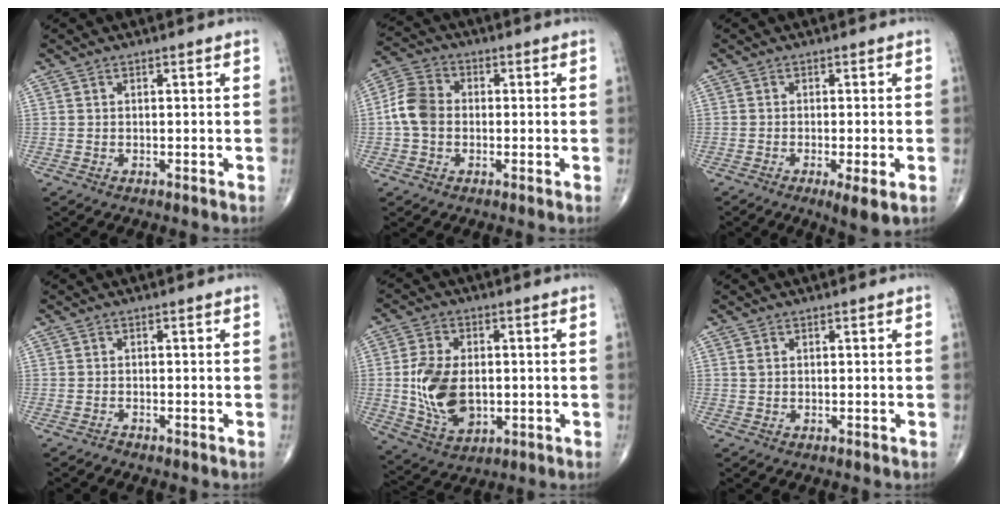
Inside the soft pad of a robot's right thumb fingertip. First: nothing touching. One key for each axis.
{"total": 7.4, "fx": -0.5, "fy": 5.7, "fz": 4.6, "tx": -0.084, "ty": 0.021, "tz": -0.022}
{"total": 4.6, "fx": -1.6, "fy": 0.8, "fz": 4.3, "tx": -0.073, "ty": -0.014, "tz": -0.028}
{"total": 0.5, "fx": -0.5, "fy": 0.1, "fz": -0.1, "tx": 0.002, "ty": -0.001, "tz": -0.013}
{"total": 12.8, "fx": -0.6, "fy": 8.1, "fz": 9.8, "tx": -0.175, "ty": -0.005, "tz": 0.001}
{"total": 0.6, "fx": 0.3, "fy": 0.3, "fz": 0.4, "tx": -0.008, "ty": 0.005, "tz": 0.007}